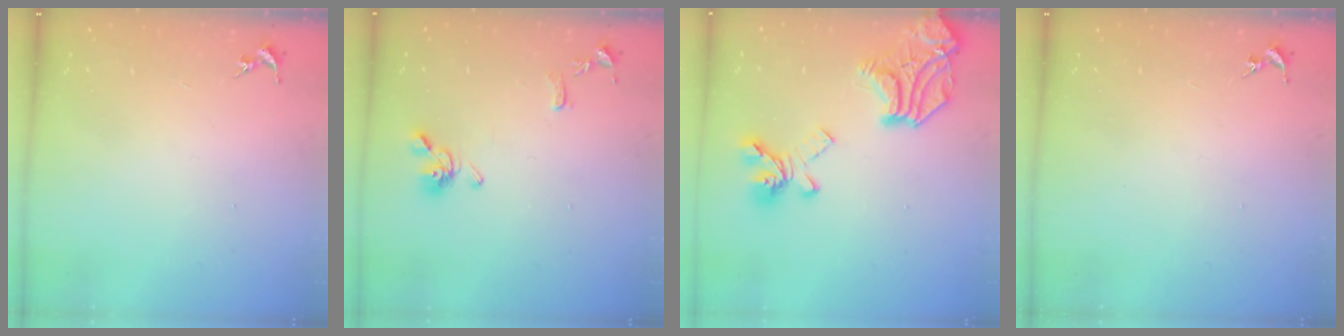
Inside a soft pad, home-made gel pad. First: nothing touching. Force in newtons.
{"total": 10.1, "press": 10.1, "slide": 1.2}
{"total": 21.3, "press": 21.2, "slide": 1.6}
{"total": 0.0}